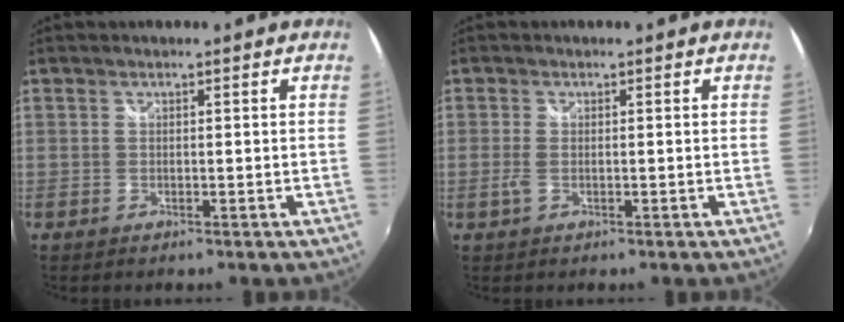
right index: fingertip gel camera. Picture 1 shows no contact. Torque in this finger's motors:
{"motor_torque": [0.01, 0.01, 0.03, 0.01]}